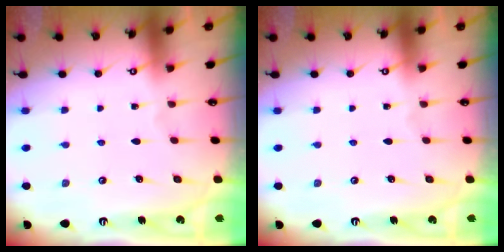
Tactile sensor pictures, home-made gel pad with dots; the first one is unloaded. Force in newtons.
{"total": 0.0}